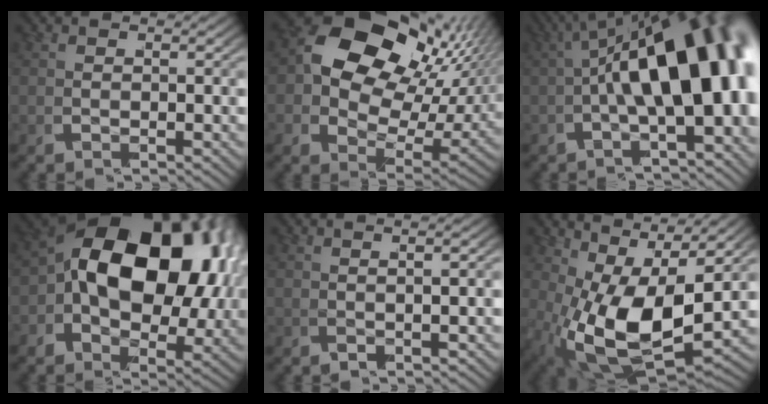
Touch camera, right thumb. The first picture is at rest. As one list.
[{"total": 13.4, "force": [3.0, 9.7, 8.8], "torque": [-0.179, -0.009, 0.031]}, {"total": 14.5, "force": [0.4, 7.4, 12.5], "torque": [-0.186, -0.005, -0.002]}, {"total": 17.2, "force": [1.1, 11.7, 12.6], "torque": [-0.235, -0.031, 0.019]}, {"total": 3.4, "force": [0.7, 1.6, 3.0], "torque": [-0.038, 0.006, 0.004]}, {"total": 11.6, "force": [0.2, 7.0, 9.2], "torque": [-0.202, -0.054, 0.025]}]